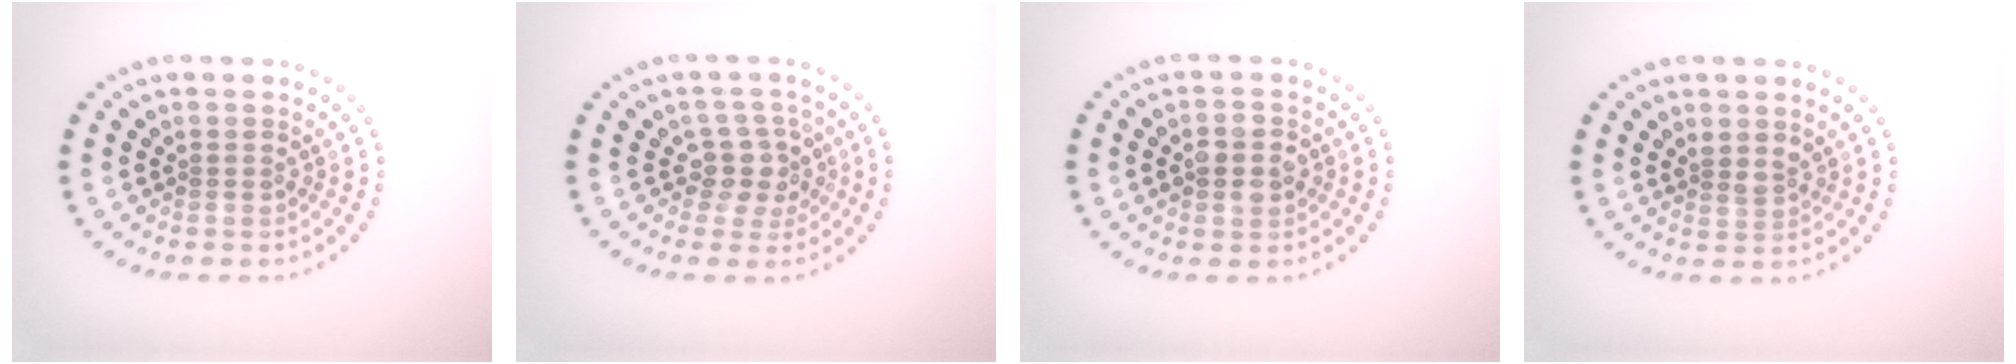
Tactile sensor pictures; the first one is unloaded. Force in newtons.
{"total": 2.9, "press": 2.4, "slide": 1.7}
{"total": 2.8, "press": 2.8, "slide": 0.1}
{"total": 1.5, "press": 1.1, "slide": 1.0}